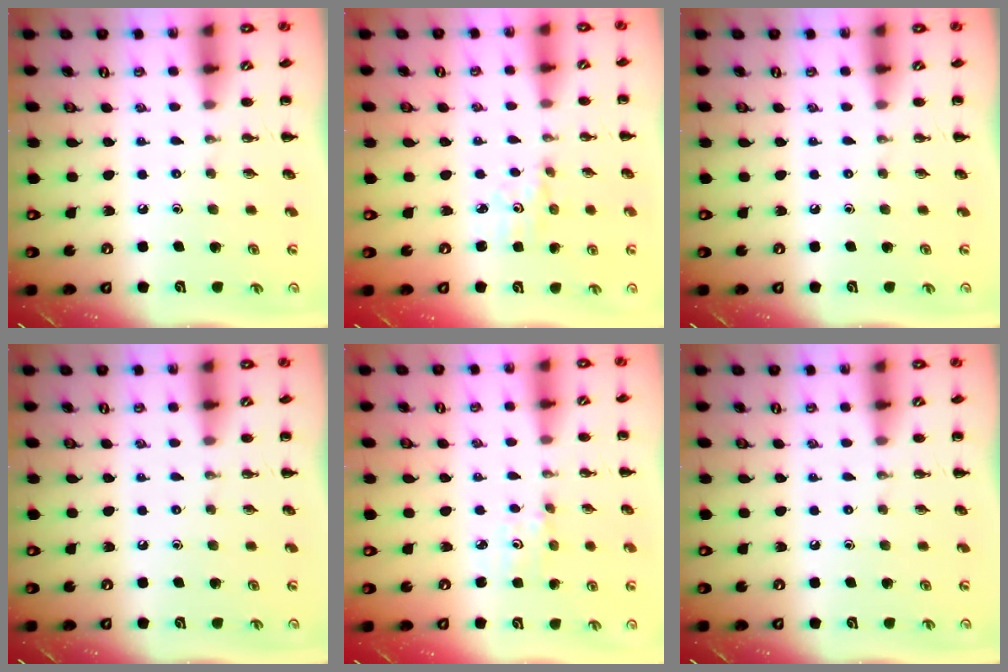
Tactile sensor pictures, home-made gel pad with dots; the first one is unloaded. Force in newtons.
{"total": 2.6, "press": 2.4, "slide": 0.9}
{"total": 0.0}
{"total": 0.0}
{"total": 2.7, "press": 2.6, "slide": 0.8}
{"total": 0.0}